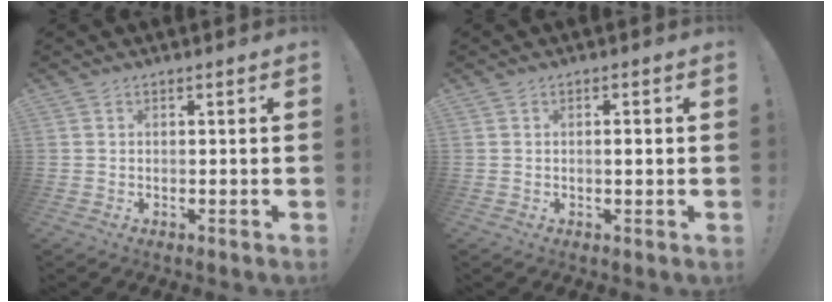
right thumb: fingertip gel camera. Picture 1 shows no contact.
{"total": 1.4, "force": [0.0, 0.1, 1.4], "torque": [-0.013, -0.005, -0.004]}